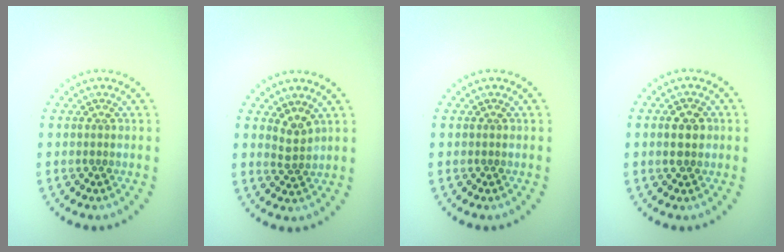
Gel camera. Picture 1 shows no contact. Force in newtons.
{"total": 1.6, "press": 1.2, "slide": 1.1}
{"total": 0.0}
{"total": 2.0, "press": 2.0, "slide": 0.1}